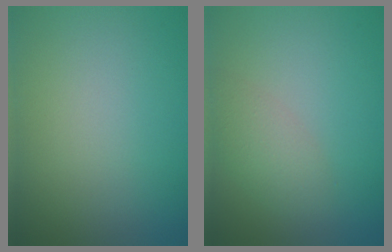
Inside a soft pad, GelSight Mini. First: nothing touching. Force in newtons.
{"total": 2.4, "press": 2.4, "slide": 0.2}